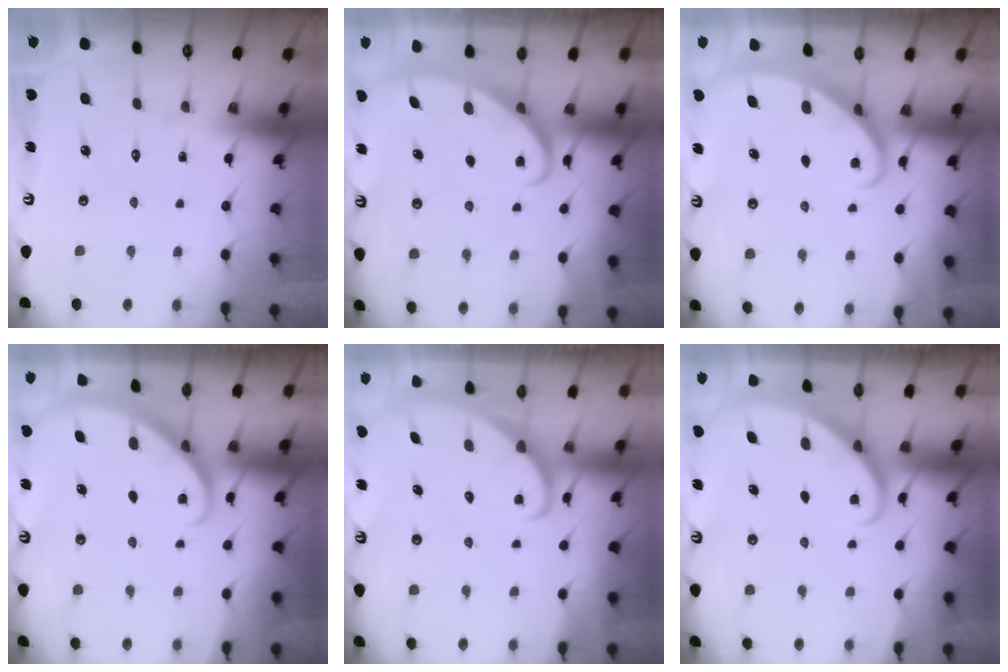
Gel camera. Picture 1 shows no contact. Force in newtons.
{"total": 2.6, "press": 2.6, "slide": 0.5}
{"total": 2.3, "press": 2.3, "slide": 0.2}
{"total": 2.3, "press": 2.3, "slide": 0.2}
{"total": 2.2, "press": 2.2, "slide": 0.1}
{"total": 2.8, "press": 2.8, "slide": 0.2}